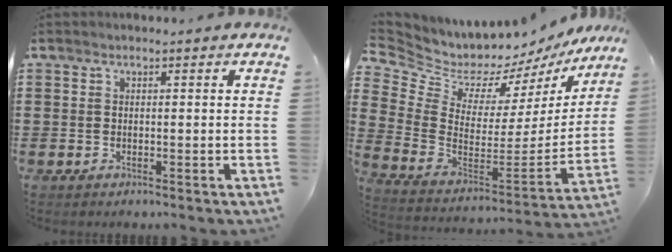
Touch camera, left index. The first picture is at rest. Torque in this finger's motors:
{"motor_torque": [0.14, 0.21, 0.16, 0.00]}